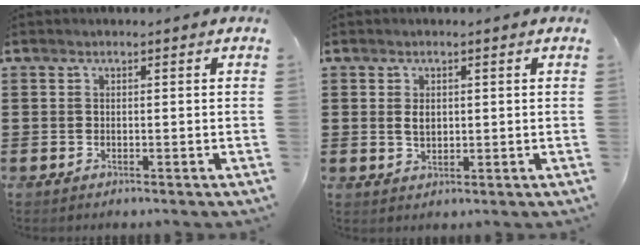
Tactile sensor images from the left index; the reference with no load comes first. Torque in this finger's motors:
{"motor_torque": [0.74, 0.47, 0.28, 0.07]}